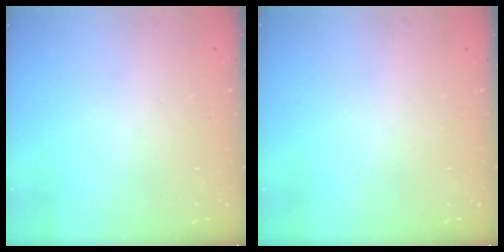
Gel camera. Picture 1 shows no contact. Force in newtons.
{"total": 0.0}